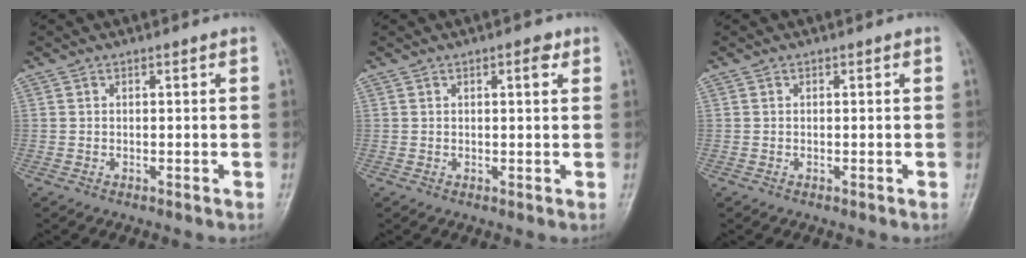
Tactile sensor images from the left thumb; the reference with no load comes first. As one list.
[{"total": 2.3, "force": [1.1, 0.8, 1.8], "torque": [-0.023, -0.001, 0.012]}, {"total": 0.0}]